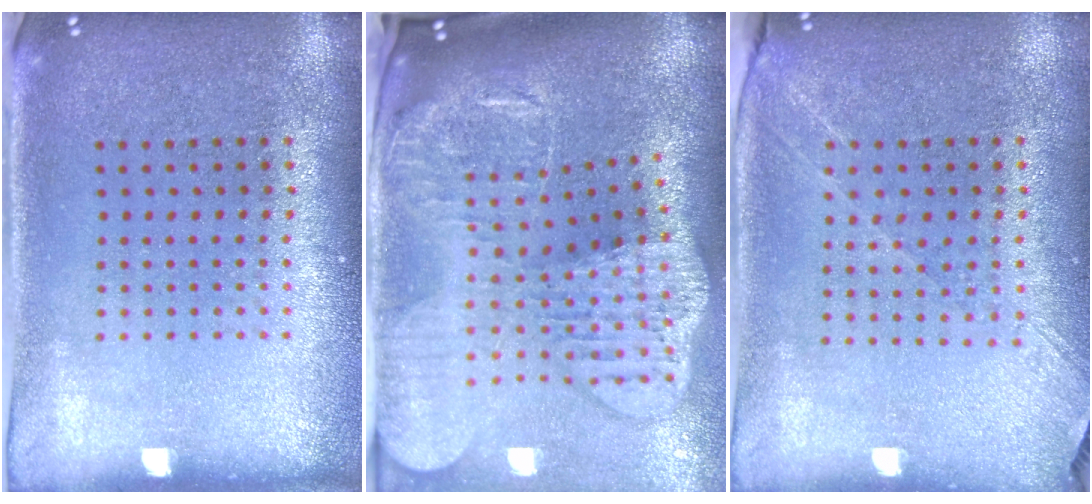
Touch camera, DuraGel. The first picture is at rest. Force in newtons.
{"total": 4.3, "press": 3.3, "slide": 2.8}
{"total": 1.3, "press": 1.2, "slide": 0.5}